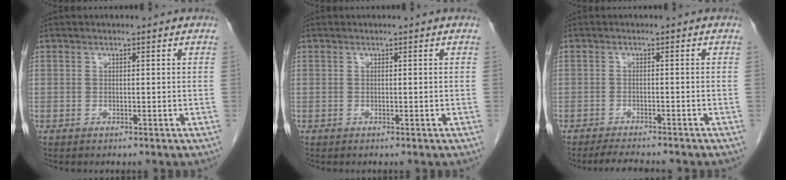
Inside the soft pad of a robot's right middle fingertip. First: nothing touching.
{"total": 0.0}
{"total": 5.3, "force": [-4.8, 0.5, 2.1], "torque": [-0.032, -0.013, -0.074]}